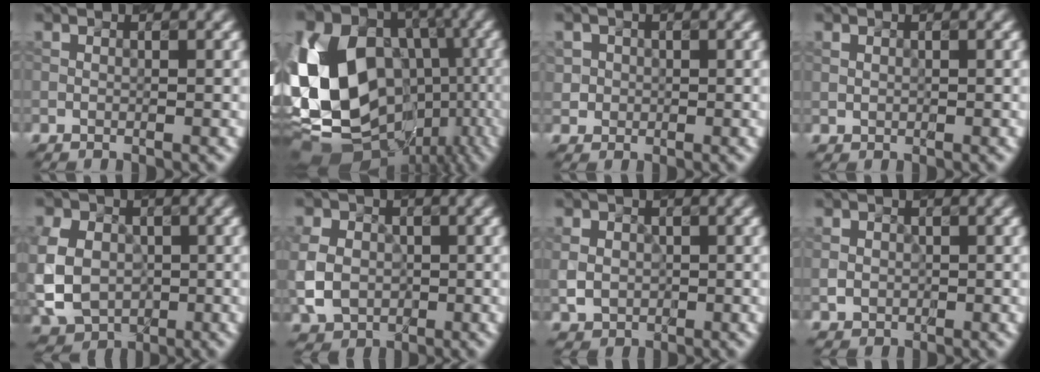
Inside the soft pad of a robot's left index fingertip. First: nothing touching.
{"total": 19.9, "force": [-2.7, 15.8, 11.7], "torque": [-0.239, -0.008, -0.026]}
{"total": 1.9, "force": [0.3, 1.8, 0.4], "torque": [-0.003, -0.004, 0.024]}
{"total": 0.7, "force": [0.3, 0.6, 0.3], "torque": [-0.006, -0.001, 0.006]}
{"total": 11.3, "force": [0.0, 9.5, 6.0], "torque": [-0.126, 0.003, -0.031]}
{"total": 6.2, "force": [-0.2, 5.2, 3.4], "torque": [-0.082, -0.003, -0.015]}
{"total": 3.1, "force": [0.2, 2.7, 1.4], "torque": [-0.032, 0.001, 0.002]}
{"total": 1.7, "force": [0.1, 1.6, 0.6], "torque": [-0.009, -0.005, 0.004]}